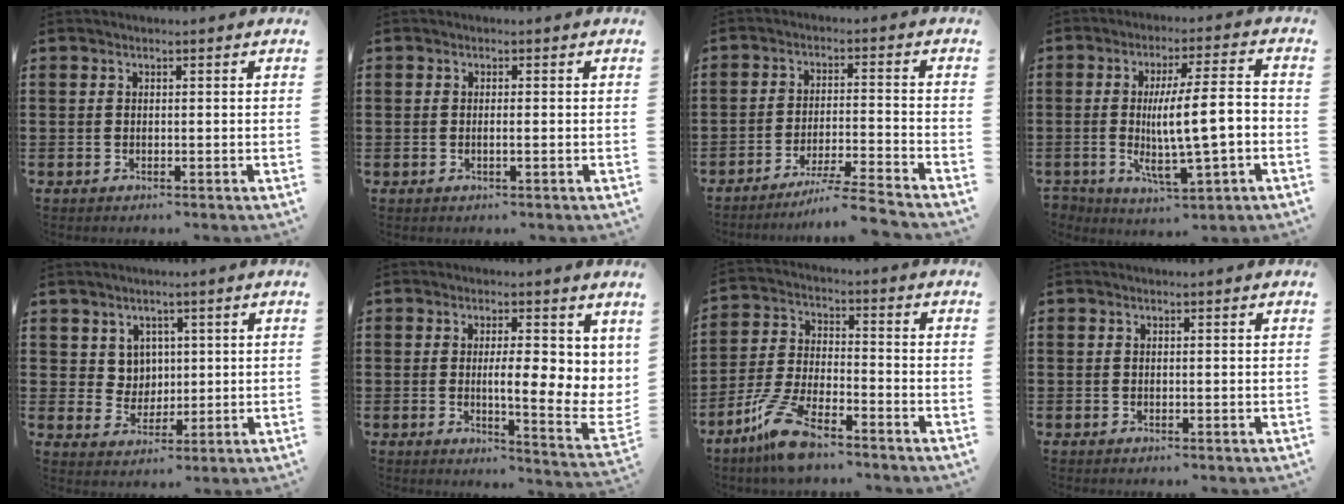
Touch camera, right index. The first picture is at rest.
{"total": 0.9, "force": [-0.3, -0.1, 0.8], "torque": [-0.015, -0.006, -0.004]}
{"total": 6.1, "force": [-5.4, -0.7, 2.7], "torque": [-0.057, -0.019, -0.106]}
{"total": 11.8, "force": [-2.0, 3.7, 11.0], "torque": [-0.177, -0.002, -0.033]}
{"total": 4.0, "force": [1.9, 3.4, 0.8], "torque": [-0.033, 0.005, 0.036]}
{"total": 7.1, "force": [1.0, 2.1, 6.8], "torque": [-0.094, -0.025, 0.010]}
{"total": 9.1, "force": [-6.9, 2.1, 5.5], "torque": [-0.129, 0.003, -0.136]}
{"total": 0.0}